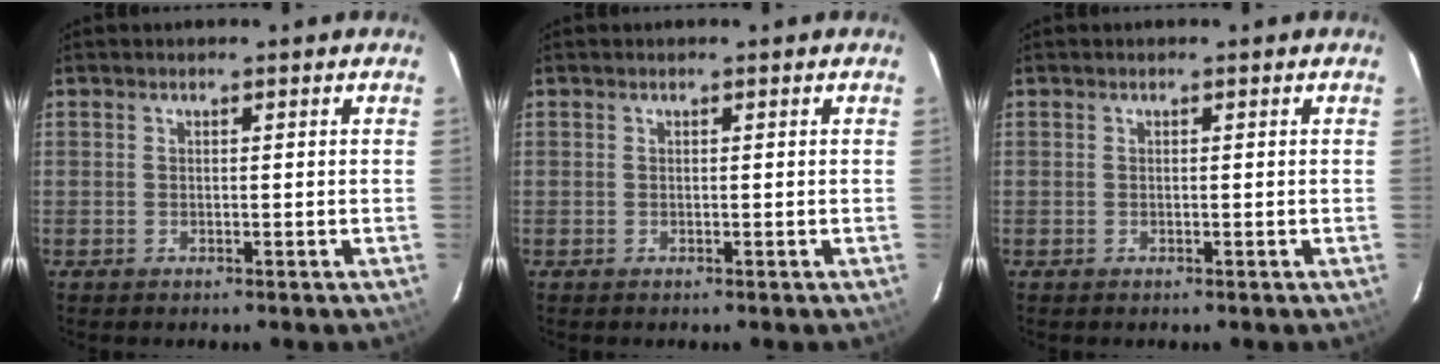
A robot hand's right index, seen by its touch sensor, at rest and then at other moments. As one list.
[{"total": 0.0}, {"total": 0.0}]